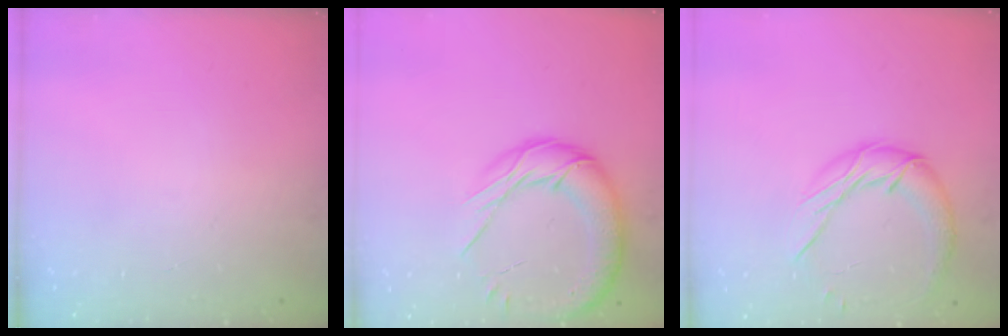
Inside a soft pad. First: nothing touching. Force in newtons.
{"total": 16.6, "press": 16.4, "slide": 2.3}
{"total": 11.5, "press": 11.5, "slide": 0.8}